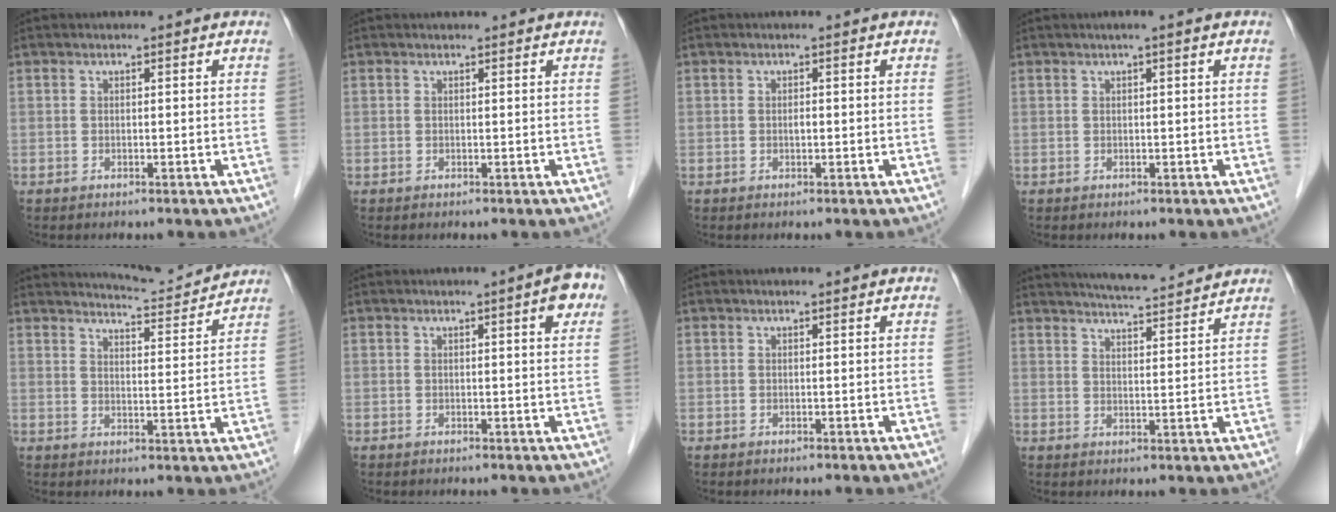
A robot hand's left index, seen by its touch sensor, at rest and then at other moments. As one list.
[{"total": 1.8, "force": [1.7, 0.5, 0.4], "torque": [0.004, 0.014, 0.023]}, {"total": 0.7, "force": [-0.1, 0.4, 0.5], "torque": [-0.005, -0.003, -0.003]}, {"total": 1.7, "force": [0.9, 0.1, 1.4], "torque": [-0.020, 0.005, 0.014]}, {"total": 8.9, "force": [8.9, -0.1, 1.0], "torque": [-0.021, -0.005, 0.125]}, {"total": 4.5, "force": [2.1, 0.8, 3.9], "torque": [-0.037, 0.002, 0.021]}, {"total": 1.2, "force": [1.1, 0.3, 0.4], "torque": [0.001, 0.007, 0.016]}, {"total": 11.0, "force": [10.3, 0.9, 3.7], "torque": [-0.059, 0.012, 0.146]}]